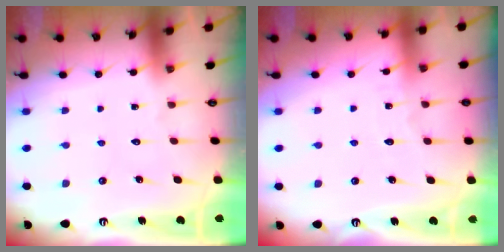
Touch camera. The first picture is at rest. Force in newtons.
{"total": 3.0, "press": 3.0, "slide": 0.3}